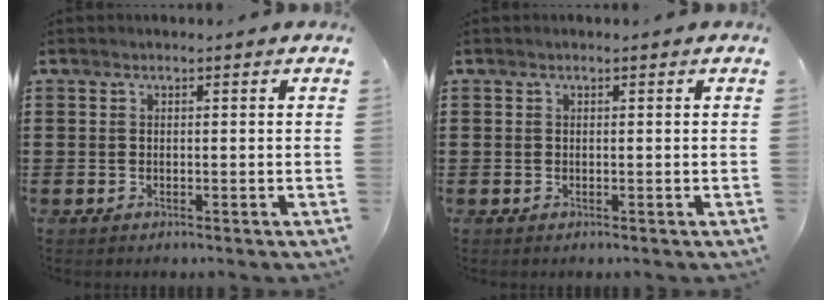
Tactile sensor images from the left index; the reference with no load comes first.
{"total": 0.0}